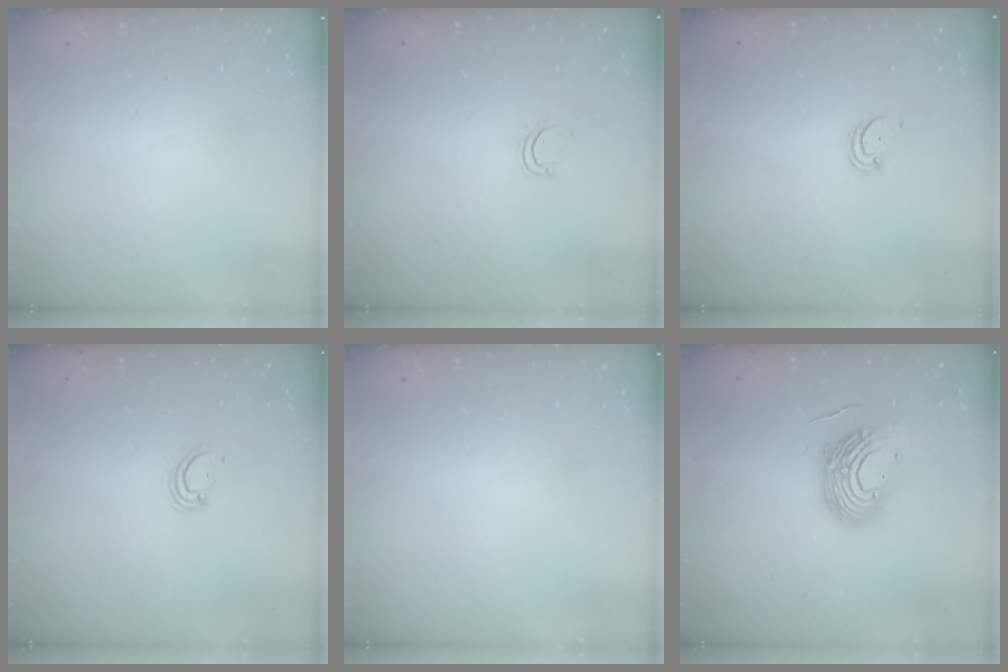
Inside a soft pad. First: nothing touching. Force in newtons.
{"total": 4.1, "press": 4.1, "slide": 0.3}
{"total": 1.4, "press": 1.3, "slide": 0.1}
{"total": 4.2, "press": 4.2, "slide": 0.4}
{"total": 0.0}
{"total": 12.9, "press": 12.7, "slide": 2.1}